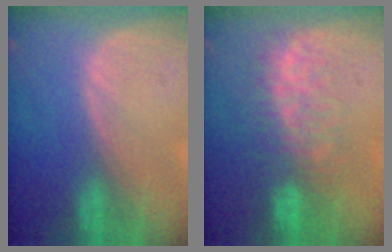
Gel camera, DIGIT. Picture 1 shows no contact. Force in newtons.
{"total": 9.1, "press": 8.0, "slide": 4.5}